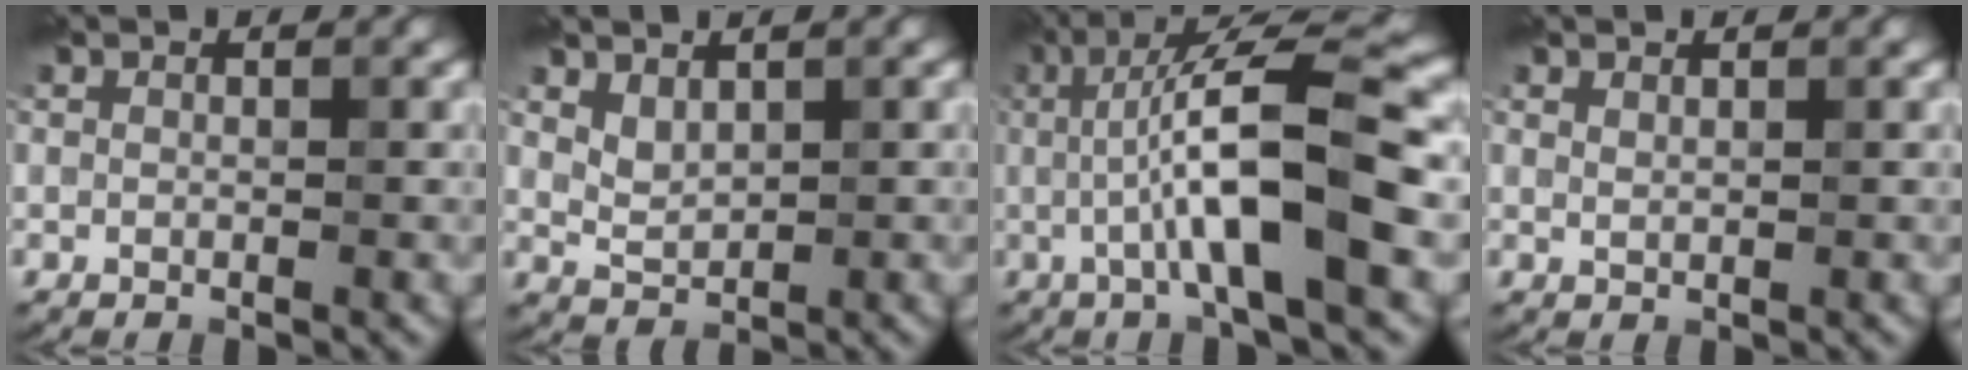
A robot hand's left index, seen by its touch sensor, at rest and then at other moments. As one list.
[{"total": 1.7, "force": [1.2, 0.8, 0.9], "torque": [-0.015, 0.000, 0.029]}, {"total": 9.7, "force": [-0.5, 1.7, 9.6], "torque": [-0.147, 0.017, -0.013]}, {"total": 0.7, "force": [0.7, -0.1, 0.2], "torque": [-0.003, 0.002, 0.014]}]